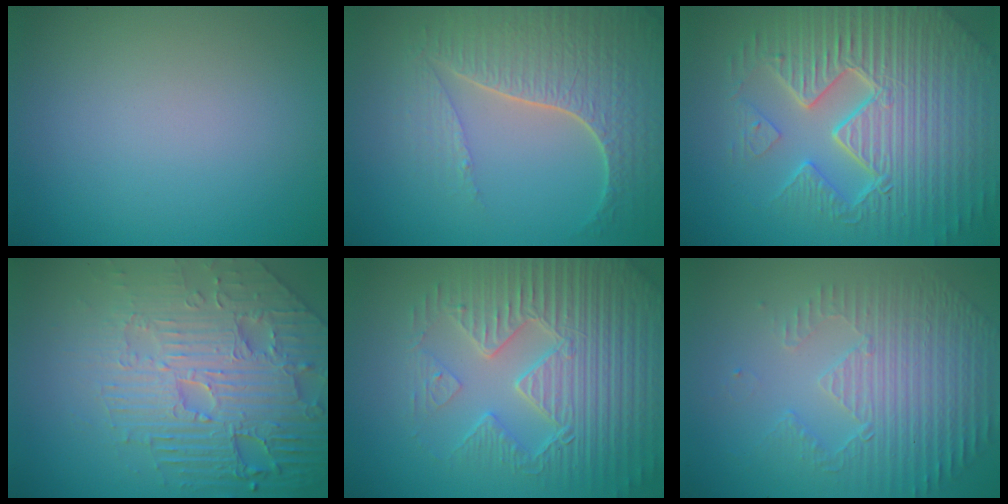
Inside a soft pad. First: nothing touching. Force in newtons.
{"total": 6.6, "press": 5.1, "slide": 4.2}
{"total": 11.1, "press": 7.2, "slide": 8.5}
{"total": 8.4, "press": 6.1, "slide": 5.7}
{"total": 7.7, "press": 6.1, "slide": 4.7}
{"total": 5.0, "press": 3.5, "slide": 3.5}